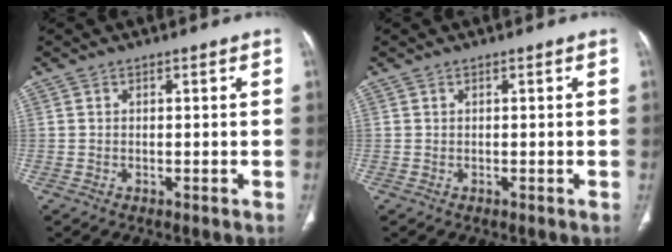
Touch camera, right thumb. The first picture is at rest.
{"total": 0.0}